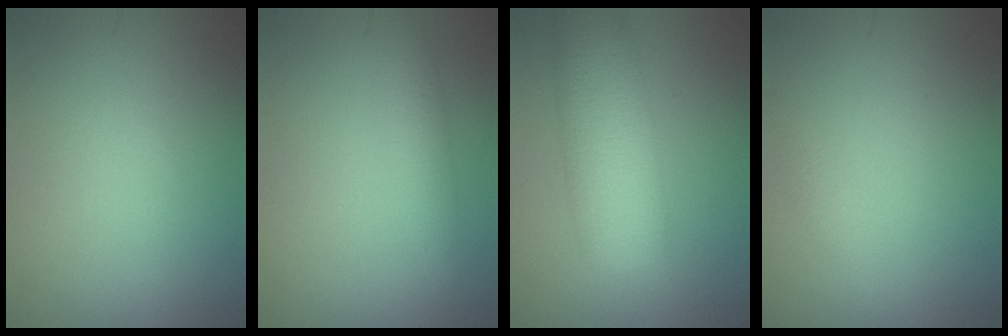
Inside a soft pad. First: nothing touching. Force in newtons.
{"total": 2.0, "press": 1.9, "slide": 0.2}
{"total": 7.1, "press": 7.1, "slide": 0.4}
{"total": 1.4, "press": 1.4, "slide": 0.0}